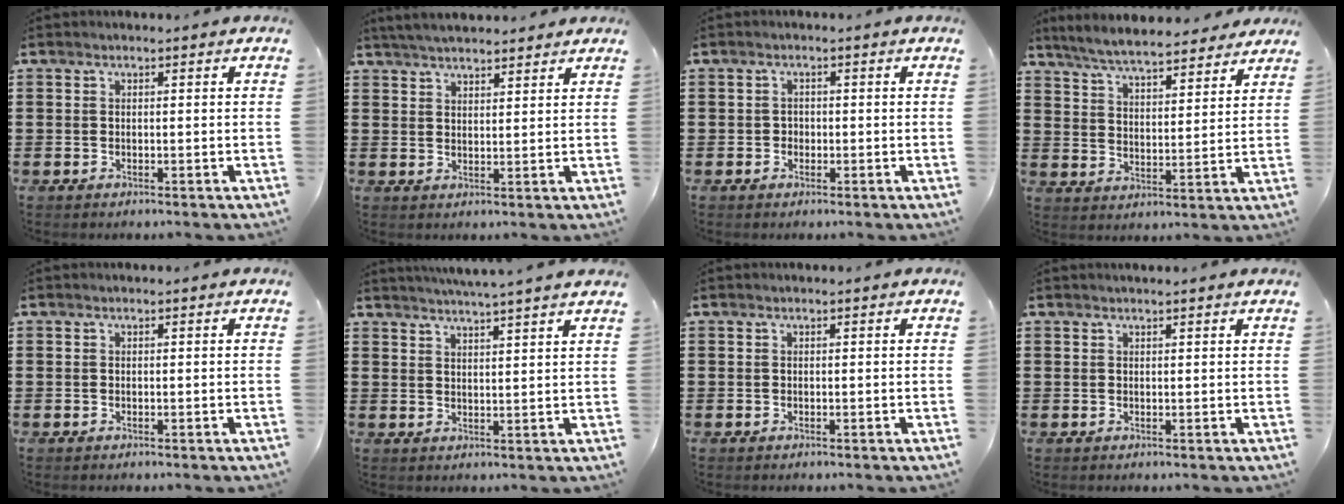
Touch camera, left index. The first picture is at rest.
{"total": 3.7, "force": [3.5, 0.3, 0.9], "torque": [-0.027, -0.003, 0.066]}
{"total": 2.3, "force": [-0.4, 2.1, 0.7], "torque": [-0.022, 0.005, -0.013]}
{"total": 6.2, "force": [5.9, 0.4, 1.8], "torque": [-0.061, -0.027, 0.105]}
{"total": 0.0}
{"total": 3.5, "force": [3.3, -1.0, 0.8], "torque": [-0.026, -0.015, 0.057]}
{"total": 0.0}
{"total": 0.7, "force": [0.6, -0.1, 0.3], "torque": [-0.006, -0.003, 0.013]}